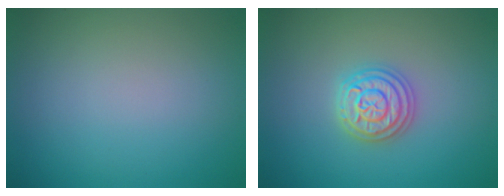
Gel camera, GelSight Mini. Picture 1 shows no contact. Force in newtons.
{"total": 3.6, "press": 3.6, "slide": 0.4}